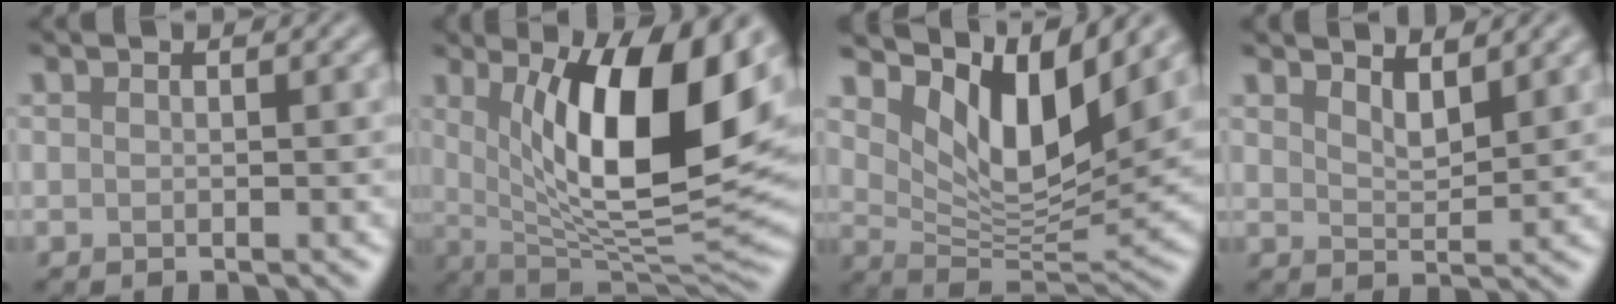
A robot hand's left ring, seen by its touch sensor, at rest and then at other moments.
{"total": 12.9, "force": [3.5, 4.2, 11.7], "torque": [-0.164, -0.010, 0.057]}
{"total": 9.1, "force": [5.0, 3.6, 6.8], "torque": [-0.115, -0.012, 0.092]}
{"total": 2.5, "force": [2.1, 0.6, 1.2], "torque": [-0.020, -0.006, 0.036]}